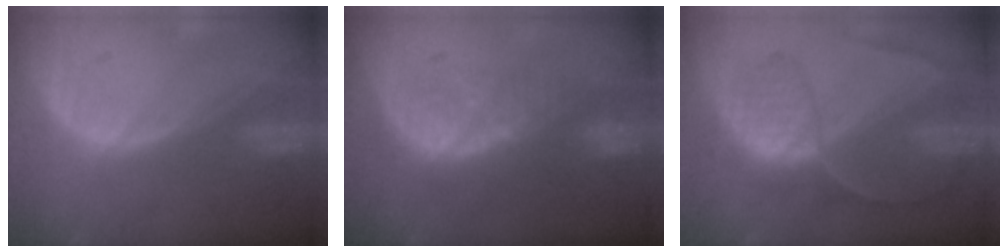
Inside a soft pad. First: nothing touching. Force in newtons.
{"total": 8.5, "press": 7.4, "slide": 4.1}
{"total": 8.9, "press": 7.5, "slide": 4.7}